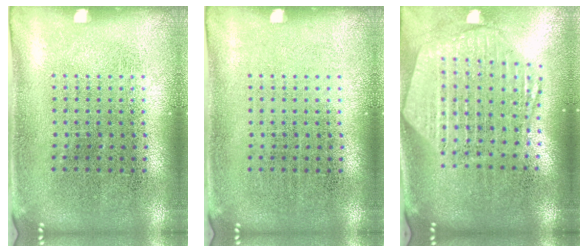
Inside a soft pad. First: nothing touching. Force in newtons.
{"total": 0.0}
{"total": 2.6, "press": 2.1, "slide": 1.5}